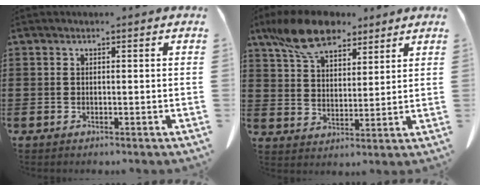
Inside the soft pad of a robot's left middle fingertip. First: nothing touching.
{"total": 10.4, "force": [7.6, 4.4, 5.4], "torque": [-0.129, -0.004, 0.146]}